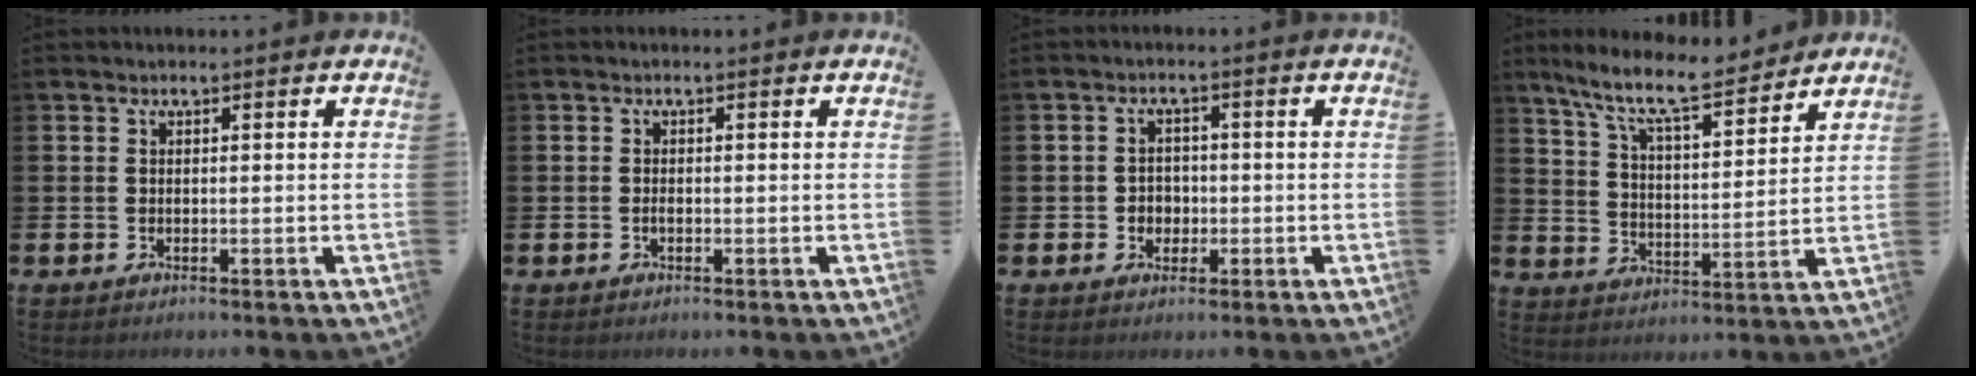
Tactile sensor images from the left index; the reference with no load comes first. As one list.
[{"total": 0.7, "force": [-0.4, 0.3, 0.4], "torque": [-0.016, 0.002, -0.006]}, {"total": 2.5, "force": [-0.5, 2.3, 0.8], "torque": [-0.012, 0.005, -0.018]}, {"total": 10.0, "force": [8.8, 1.6, 4.5], "torque": [-0.114, -0.051, 0.155]}]